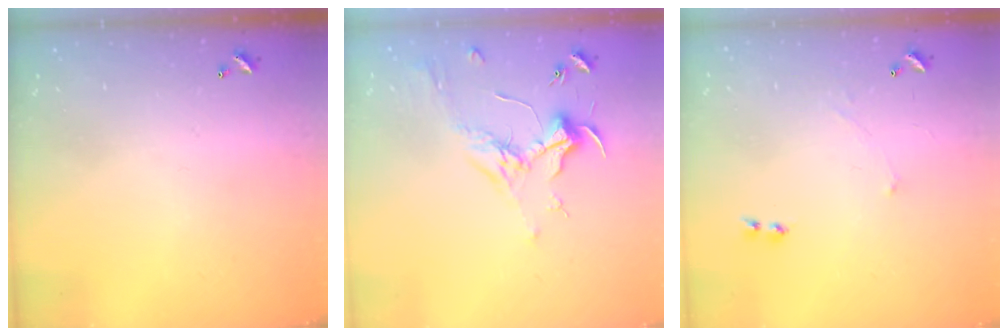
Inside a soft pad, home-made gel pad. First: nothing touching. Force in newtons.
{"total": 1.8, "press": 1.6, "slide": 0.7}
{"total": 2.4, "press": 2.3, "slide": 0.5}